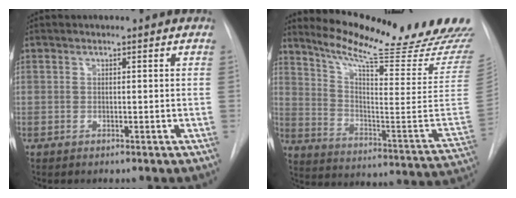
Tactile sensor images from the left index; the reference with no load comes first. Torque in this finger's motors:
{"motor_torque": [0.85, -1.29, 0.05, 0.00]}